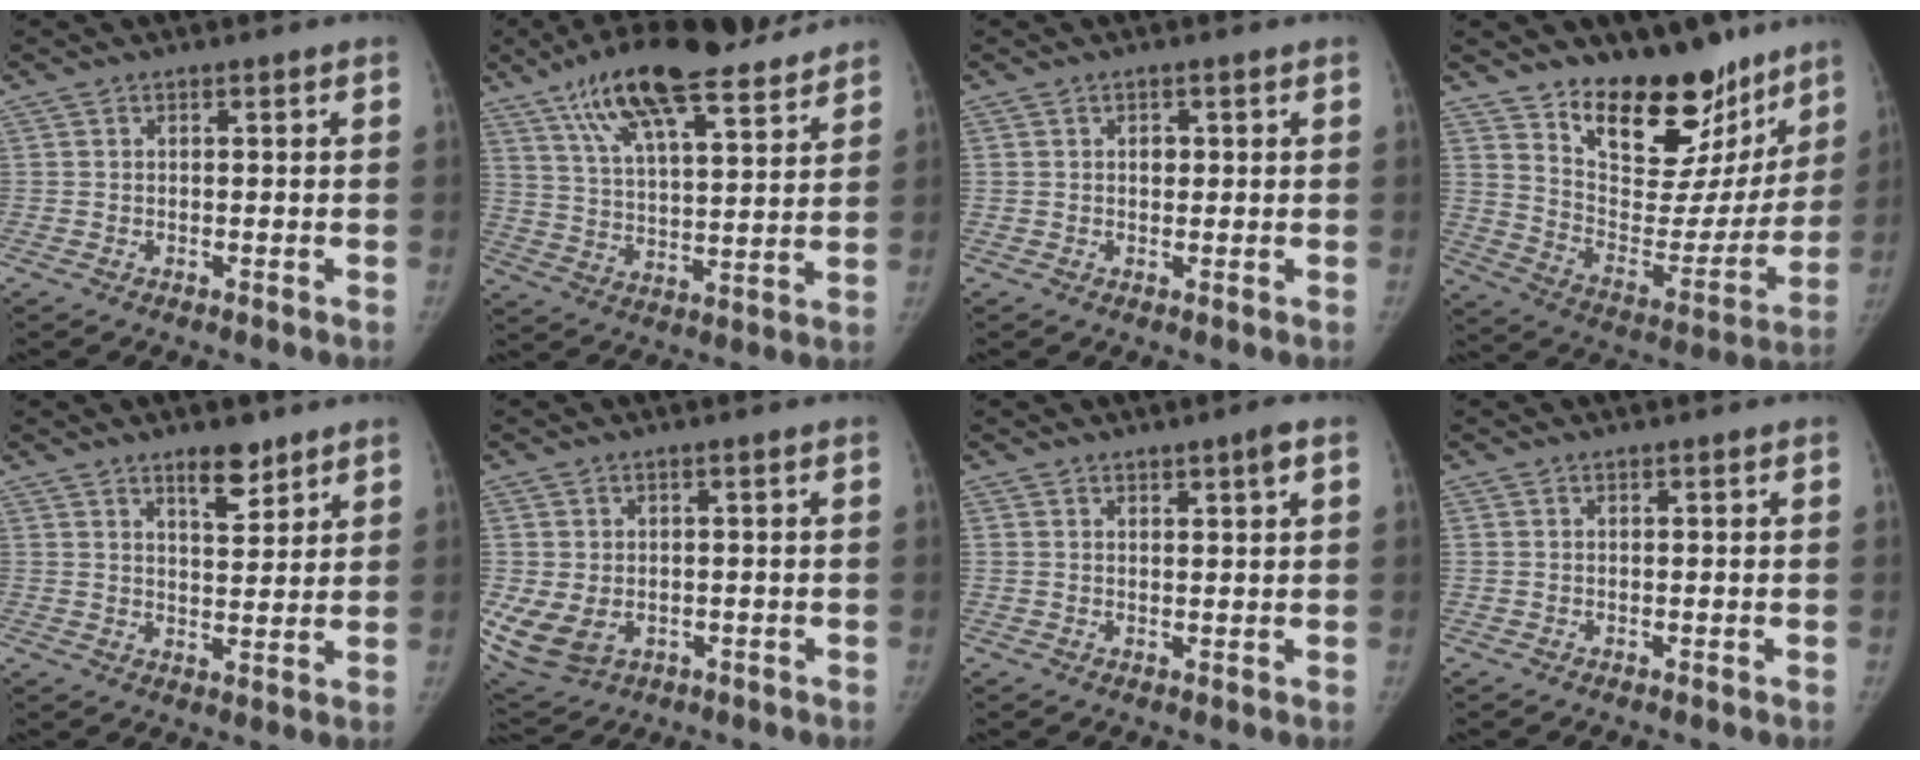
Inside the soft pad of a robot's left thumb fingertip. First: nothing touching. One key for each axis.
{"total": 20.6, "fx": 14.6, "fy": 5.7, "fz": 13.4, "tx": -0.205, "ty": -0.041, "tz": 0.244}
{"total": 1.5, "fx": 0.4, "fy": 1.1, "fz": 1.0, "tx": -0.008, "ty": 0.001, "tz": 0.005}
{"total": 23.5, "fx": 16.9, "fy": 11.8, "fz": 11.3, "tx": -0.113, "ty": -0.105, "tz": 0.268}
{"total": 6.1, "fx": 4.4, "fy": 2.4, "fz": 3.5, "tx": -0.034, "ty": -0.033, "tz": 0.070}
{"total": 9.7, "fx": -2.0, "fy": 7.1, "fz": 6.3, "tx": -0.139, "ty": -0.006, "tz": -0.016}
{"total": 2.4, "fx": 1.4, "fy": 0.4, "fz": 1.9, "tx": -0.028, "ty": -0.009, "tz": 0.022}
{"total": 0.0}